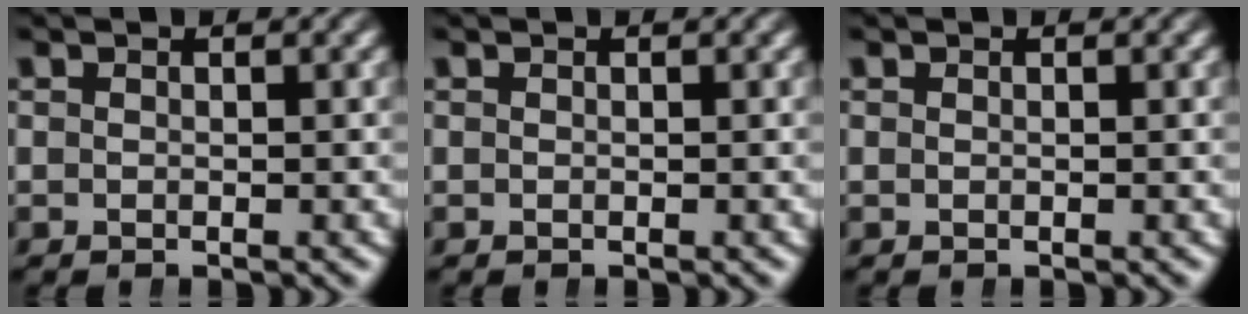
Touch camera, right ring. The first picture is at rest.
{"total": 0.0}
{"total": 0.0}